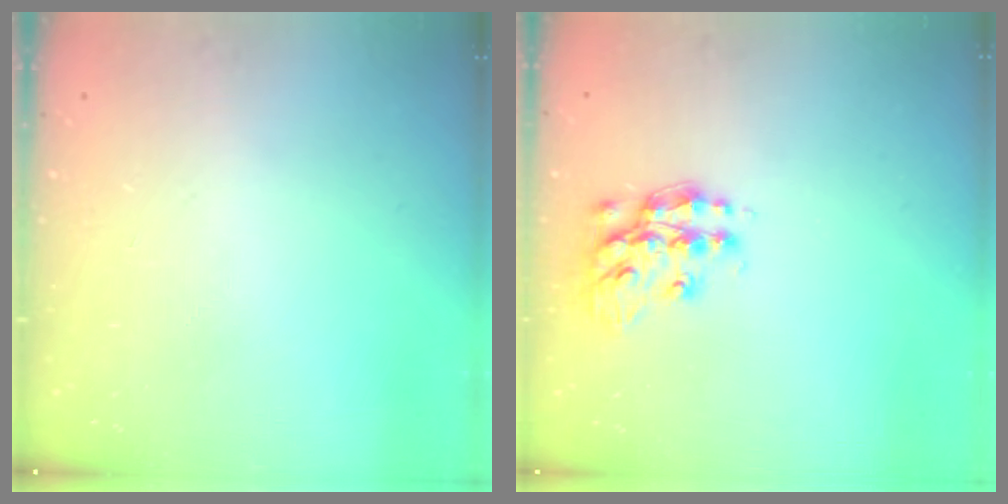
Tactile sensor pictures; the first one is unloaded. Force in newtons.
{"total": 13.4, "press": 13.4, "slide": 0.9}